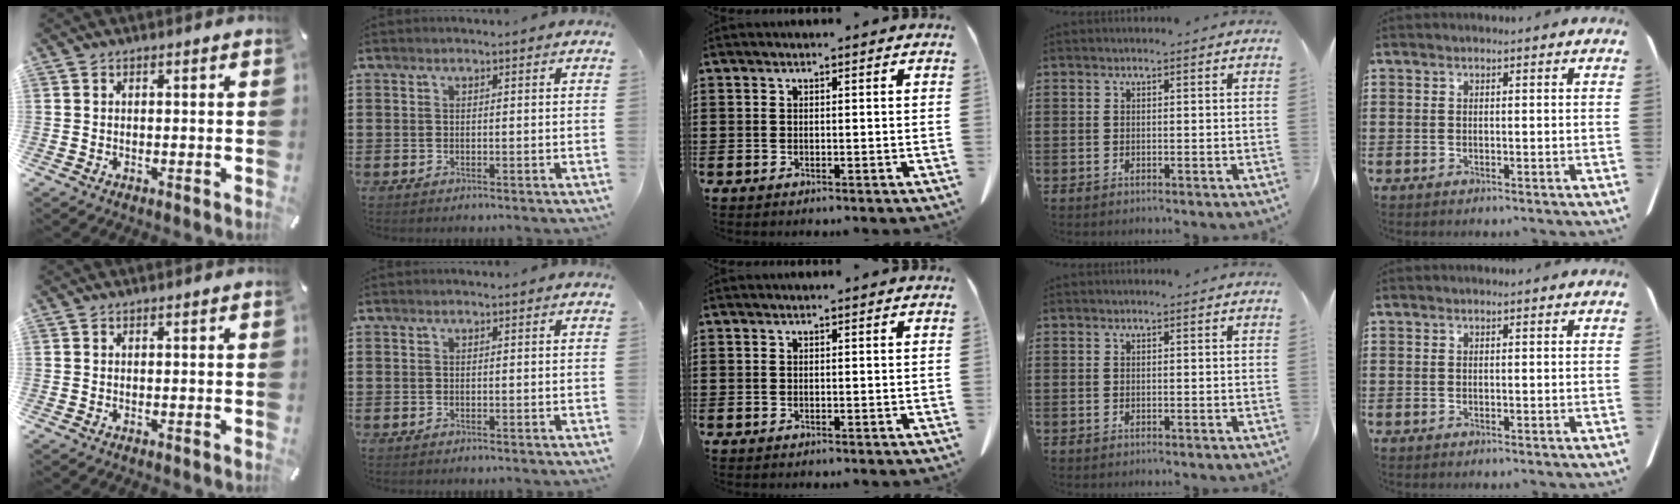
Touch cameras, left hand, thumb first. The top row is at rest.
{}